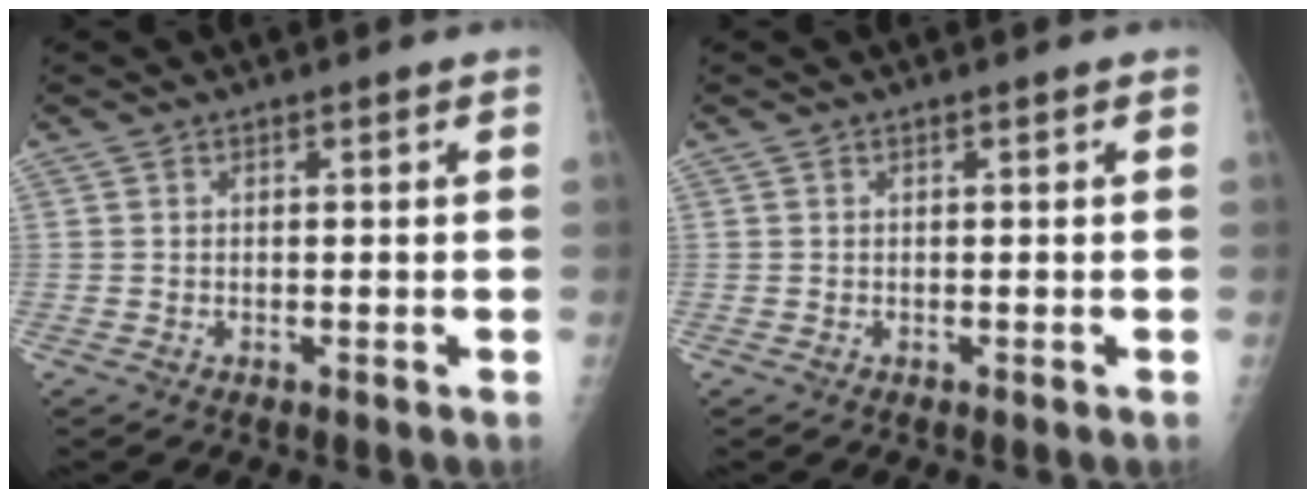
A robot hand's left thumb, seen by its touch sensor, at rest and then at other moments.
{"total": 0.0}